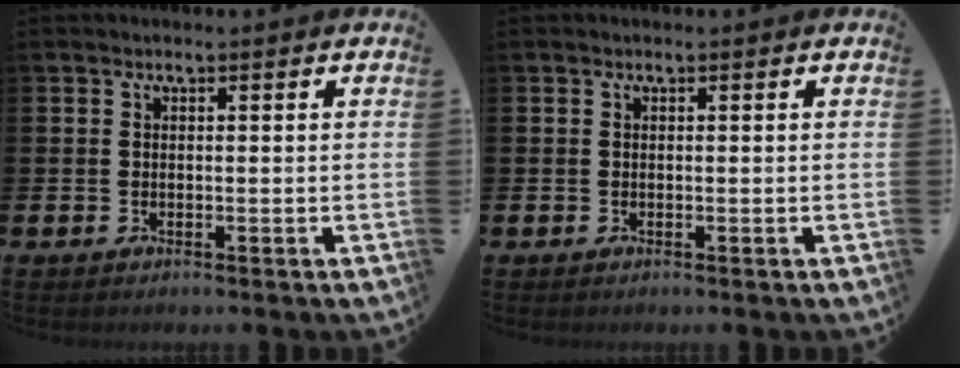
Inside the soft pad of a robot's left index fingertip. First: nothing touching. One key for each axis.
{"total": 0.0}